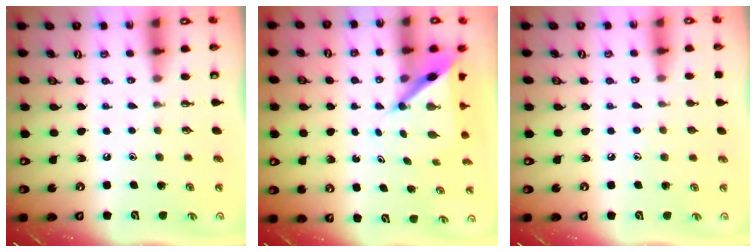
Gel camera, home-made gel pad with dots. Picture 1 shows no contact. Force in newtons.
{"total": 6.3, "press": 6.3, "slide": 0.6}
{"total": 4.9, "press": 4.9, "slide": 0.6}